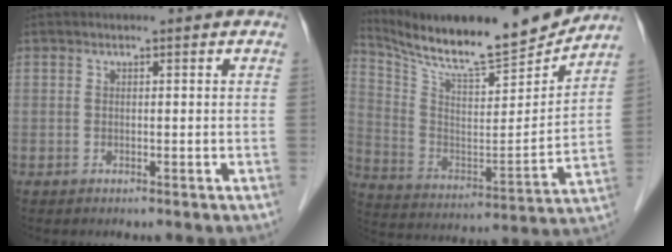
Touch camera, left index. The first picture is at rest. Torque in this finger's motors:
{"motor_torque": [-0.03, -0.17, 0.23, 0.07]}